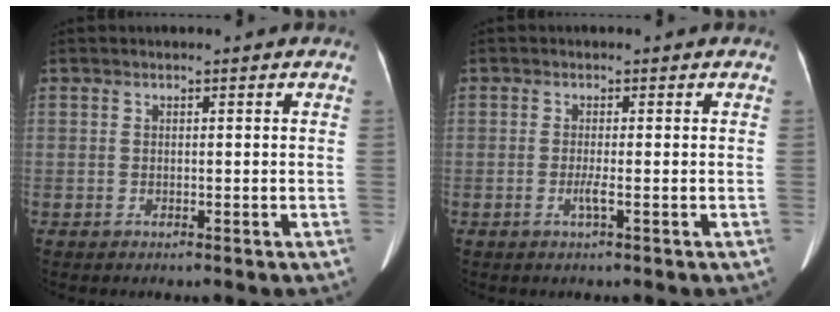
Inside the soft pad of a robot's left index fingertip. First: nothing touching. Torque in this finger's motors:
{"motor_torque": [0.00, 0.00, 0.00, 0.00]}